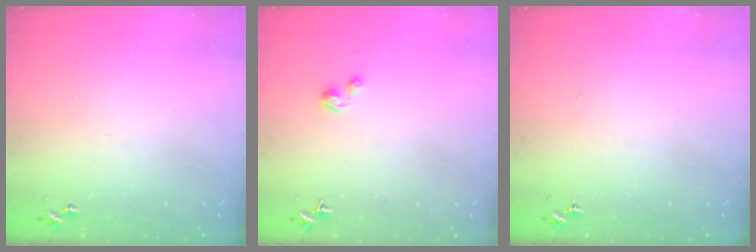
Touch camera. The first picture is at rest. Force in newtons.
{"total": 2.5, "press": 2.5, "slide": 0.2}
{"total": 0.0}